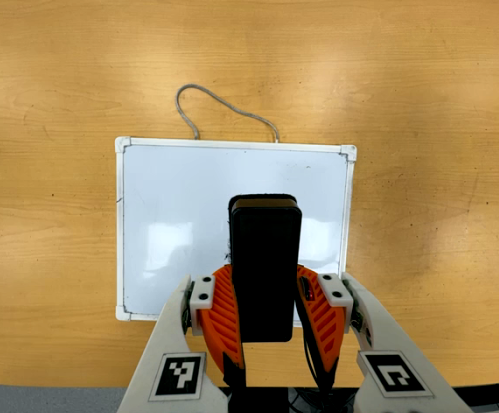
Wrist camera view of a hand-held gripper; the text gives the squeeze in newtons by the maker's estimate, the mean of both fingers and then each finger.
{"total": 6.3, "left": 5.5, "right": 7.1}